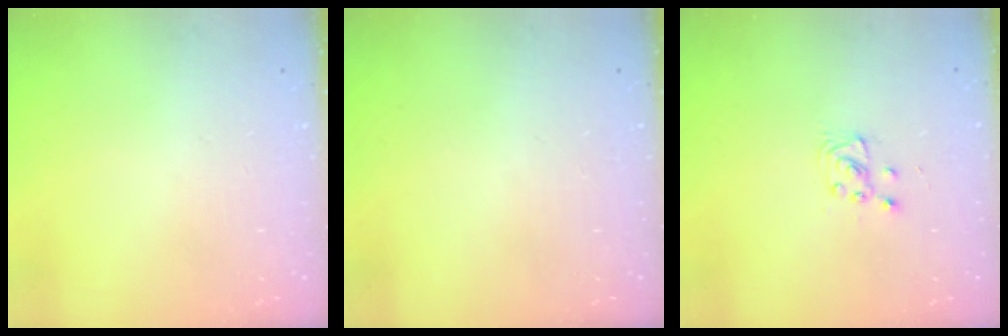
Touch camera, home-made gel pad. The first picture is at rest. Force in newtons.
{"total": 0.0}
{"total": 4.4, "press": 4.4, "slide": 0.5}